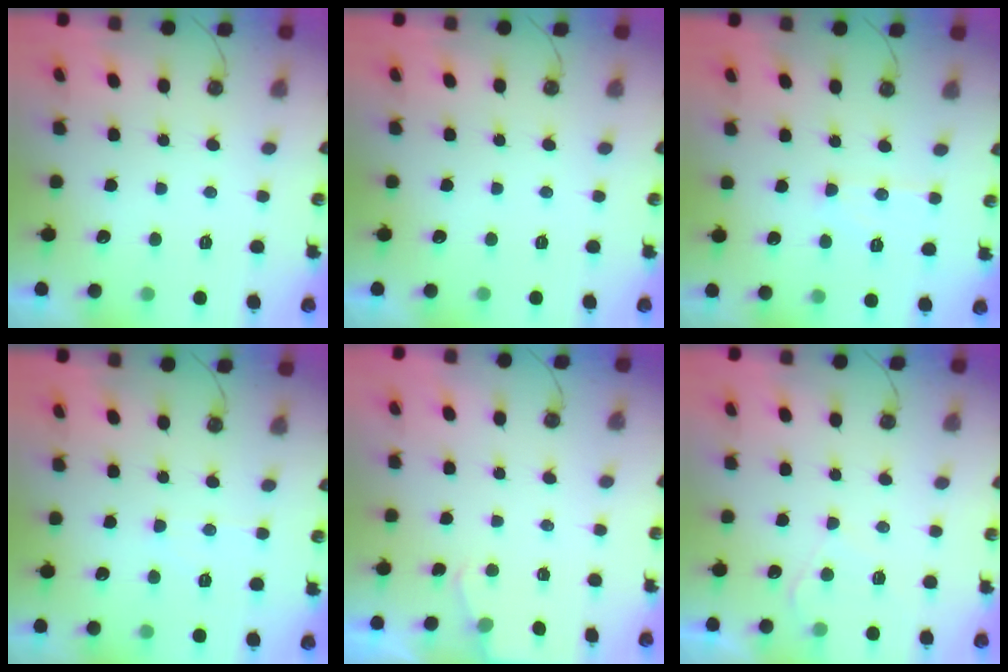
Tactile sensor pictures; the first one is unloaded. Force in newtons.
{"total": 0.0}
{"total": 6.4, "press": 6.4, "slide": 0.5}
{"total": 3.3, "press": 3.3, "slide": 0.6}
{"total": 2.1, "press": 2.1, "slide": 0.3}
{"total": 6.9, "press": 6.9, "slide": 0.7}